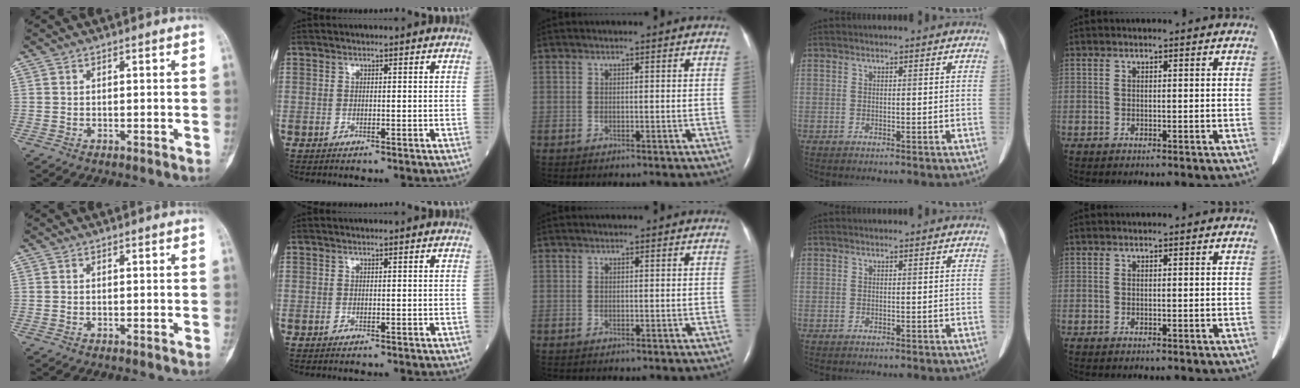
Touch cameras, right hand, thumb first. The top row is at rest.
{}